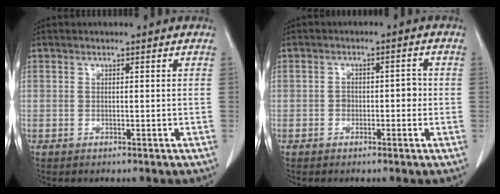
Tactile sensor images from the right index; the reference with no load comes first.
{"total": 2.8, "force": [-0.7, 1.8, 2.0], "torque": [-0.022, 0.014, -0.010]}